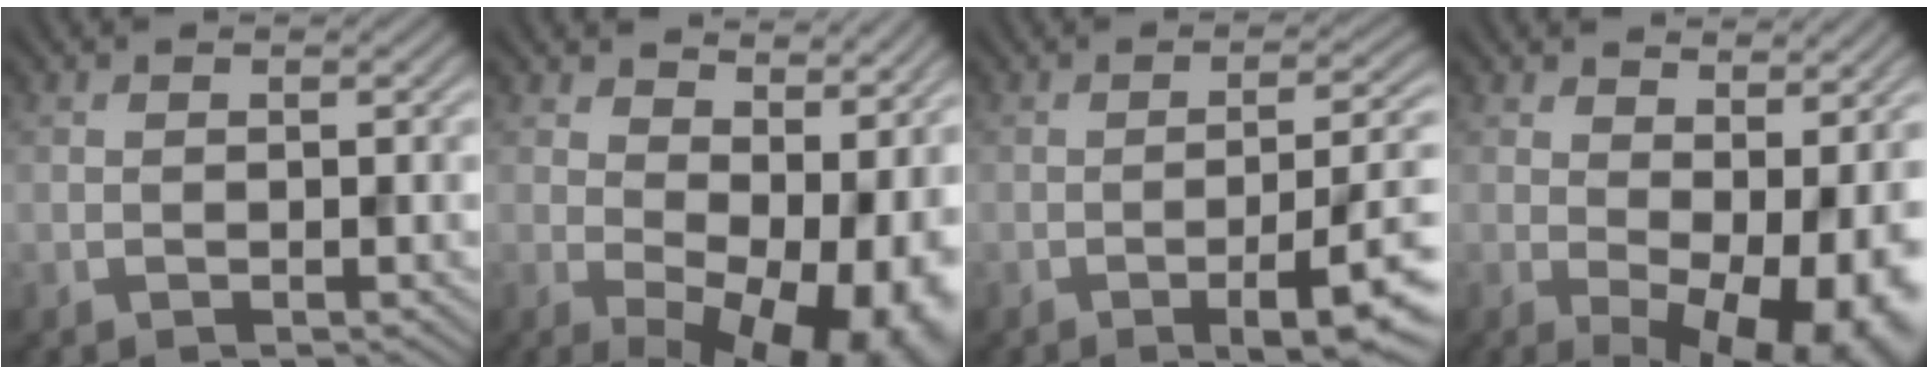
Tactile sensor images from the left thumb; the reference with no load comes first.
{"total": 14.2, "force": [1.6, 8.3, 11.4], "torque": [-0.122, -0.021, 0.061]}
{"total": 8.8, "force": [-3.8, 1.9, 7.7], "torque": [-0.117, -0.006, -0.052]}
{"total": 11.3, "force": [0.3, 5.5, 9.9], "torque": [-0.127, -0.015, 0.027]}